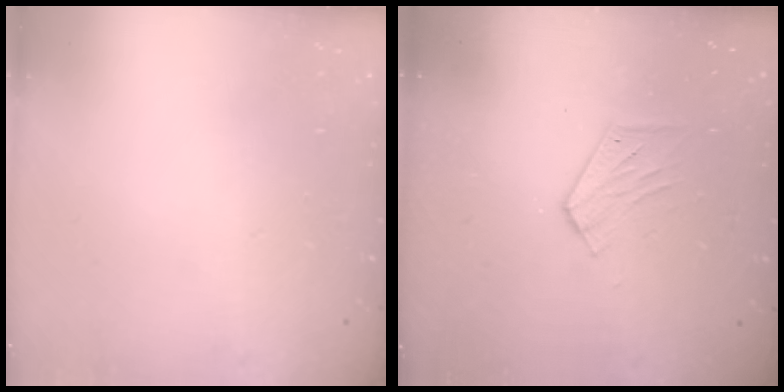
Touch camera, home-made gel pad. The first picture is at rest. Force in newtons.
{"total": 6.3, "press": 6.3, "slide": 0.7}